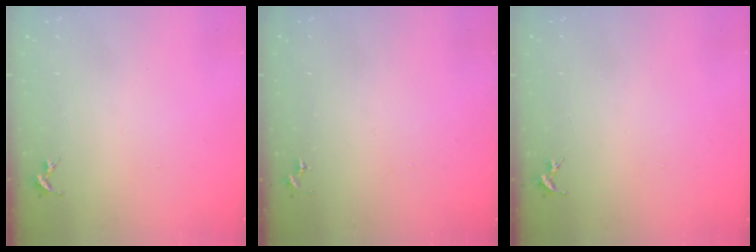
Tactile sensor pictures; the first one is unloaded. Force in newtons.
{"total": 0.0}
{"total": 0.0}